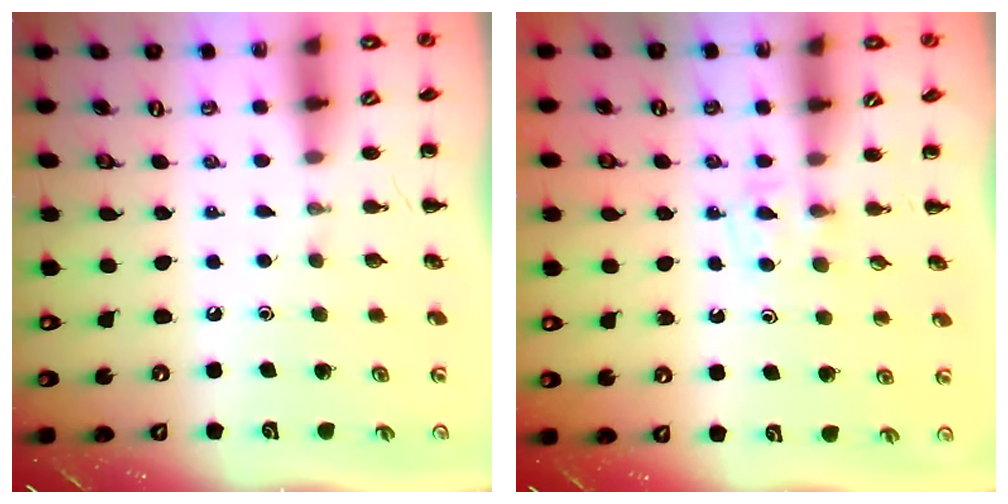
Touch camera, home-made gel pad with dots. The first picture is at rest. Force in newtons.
{"total": 3.4, "press": 3.1, "slide": 1.5}